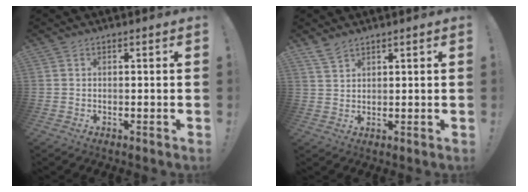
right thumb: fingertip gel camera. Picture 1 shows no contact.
{"total": 3.8, "force": [3.3, 1.3, 1.3], "torque": [-0.014, -0.020, 0.060]}